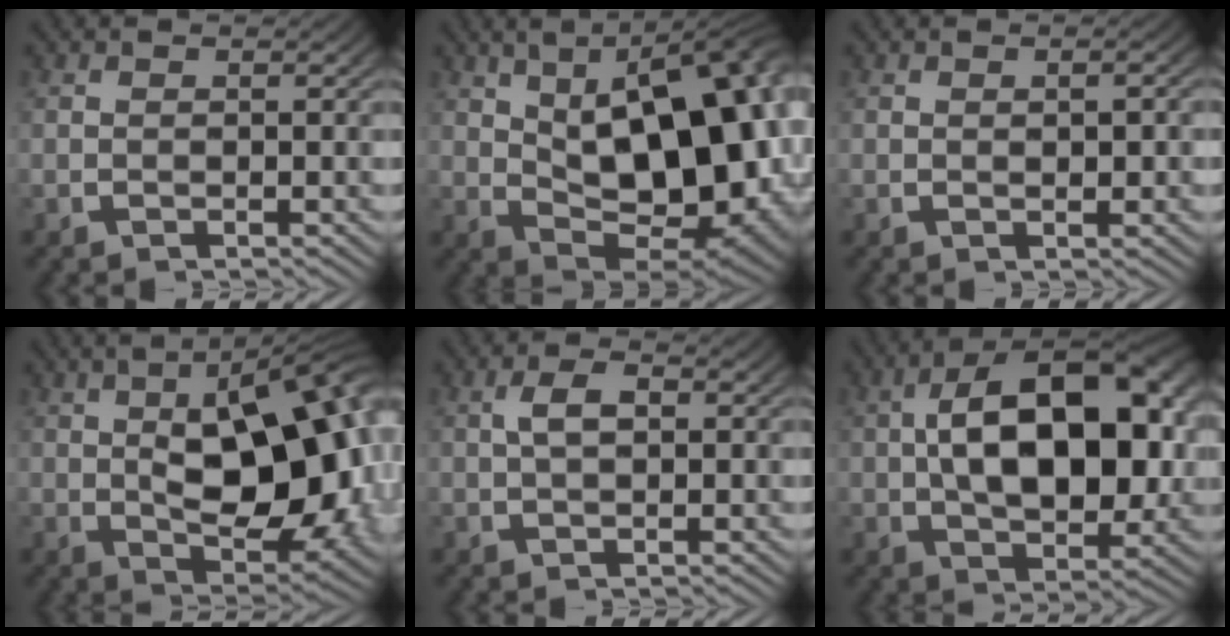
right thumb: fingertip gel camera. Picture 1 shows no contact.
{"total": 18.6, "force": [2.0, 10.1, 15.5], "torque": [-0.224, -0.041, 0.056]}
{"total": 1.3, "force": [0.0, 0.6, 1.2], "torque": [-0.012, -0.004, 0.004]}
{"total": 15.2, "force": [0.5, 7.9, 13.0], "torque": [-0.191, -0.025, 0.023]}
{"total": 2.5, "force": [0.4, 1.3, 2.1], "torque": [-0.037, 0.005, 0.007]}
{"total": 15.9, "force": [0.8, 9.3, 12.8], "torque": [-0.197, -0.032, 0.027]}